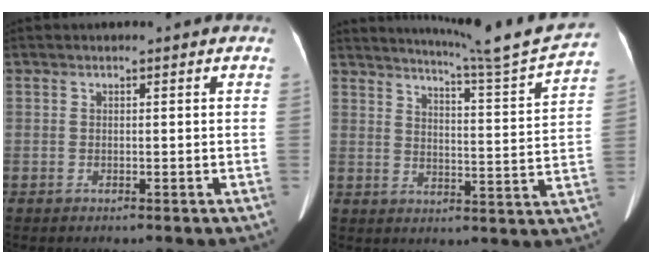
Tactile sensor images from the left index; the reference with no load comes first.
{"total": 15.6, "force": [14.7, -2.2, 4.6], "torque": [-0.082, -0.061, 0.191]}